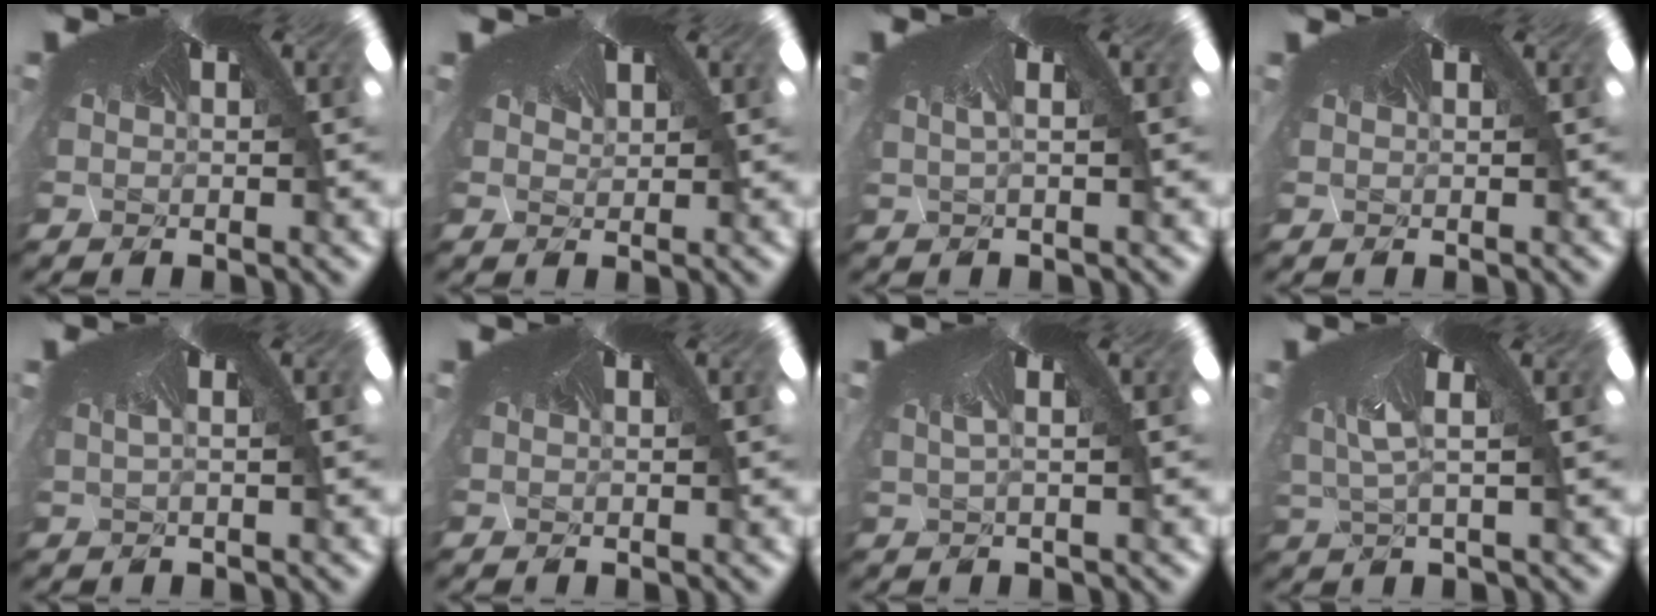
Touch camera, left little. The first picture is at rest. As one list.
[{"total": 1.1, "force": [0.7, 0.5, 0.7], "torque": [-0.012, 0.009, 0.014]}, {"total": 1.4, "force": [-1.1, -0.8, -0.1], "torque": [0.014, -0.013, -0.011]}, {"total": 0.6, "force": [0.0, 0.0, -0.6], "torque": [0.008, -0.002, 0.000]}, {"total": 1.1, "force": [-0.9, -0.7, 0.0], "torque": [0.014, -0.007, -0.009]}, {"total": 0.0}, {"total": 1.7, "force": [-1.4, -1.0, -0.1], "torque": [0.013, -0.016, -0.012]}, {"total": 2.8, "force": [-2.5, -1.3, -0.4], "torque": [-0.021, -0.036, -0.013]}]